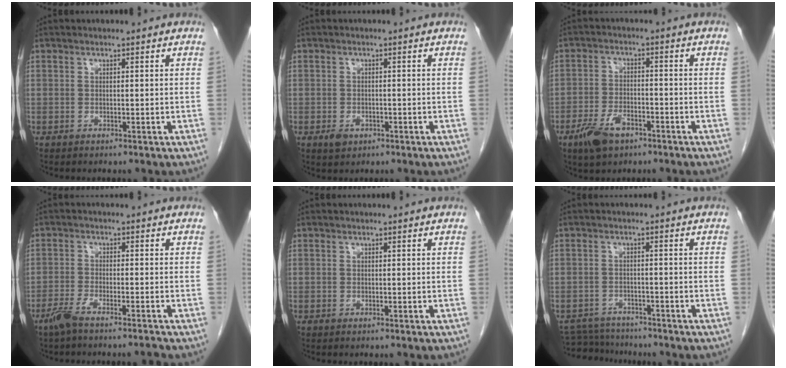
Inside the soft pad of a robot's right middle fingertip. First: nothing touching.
{"total": 2.1, "force": [-1.0, 1.4, 1.2], "torque": [-0.021, 0.001, -0.008]}
{"total": 6.1, "force": [-3.8, 2.8, 3.9], "torque": [-0.083, -0.003, -0.064]}
{"total": 4.0, "force": [-3.5, -0.3, 1.9], "torque": [-0.039, -0.003, -0.069]}
{"total": 0.0}
{"total": 5.9, "force": [-5.7, 1.5, 0.1], "torque": [-0.001, 0.000, -0.094]}